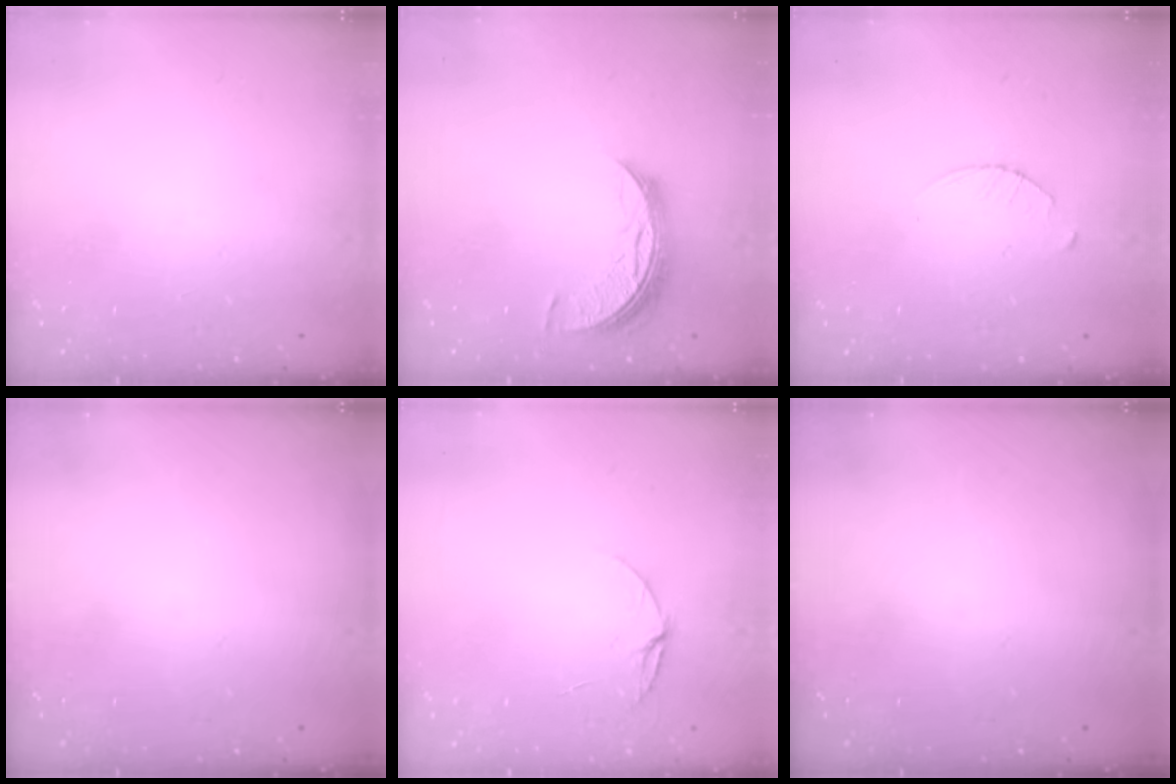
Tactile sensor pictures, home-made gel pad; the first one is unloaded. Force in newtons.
{"total": 8.2, "press": 8.1, "slide": 0.3}
{"total": 2.9, "press": 2.9, "slide": 0.4}
{"total": 0.0}
{"total": 5.3, "press": 5.3, "slide": 0.5}
{"total": 0.0}